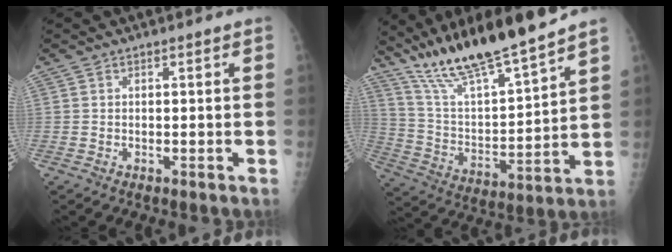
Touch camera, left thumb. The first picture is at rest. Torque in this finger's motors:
{"motor_torque": [1.15, -0.48, 1.01, -1.77, 0.09]}